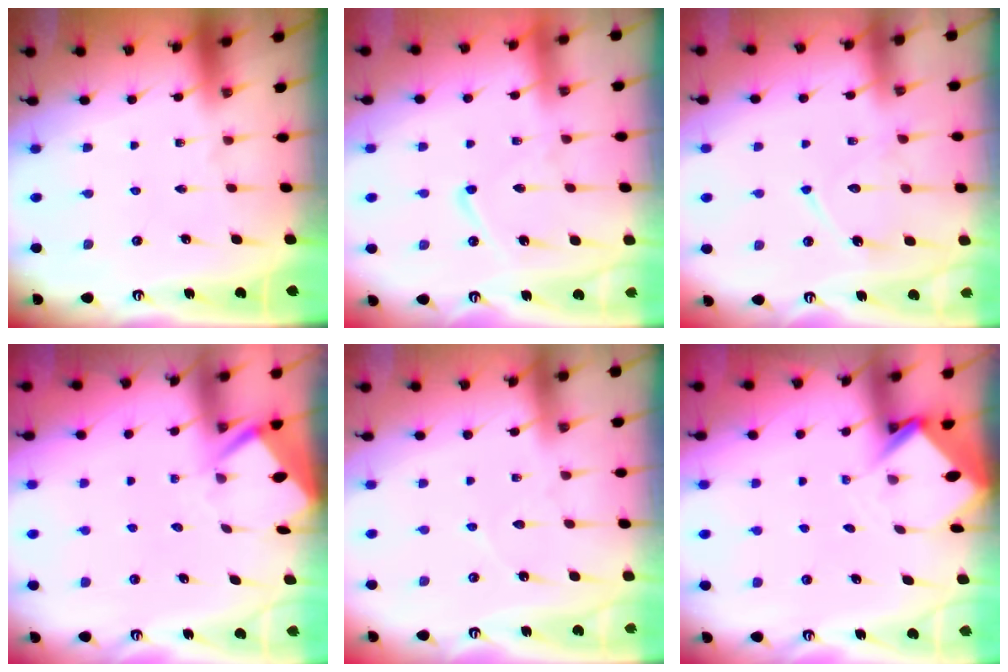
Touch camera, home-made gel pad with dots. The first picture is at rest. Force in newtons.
{"total": 10.6, "press": 10.5, "slide": 1.1}
{"total": 12.0, "press": 12.0, "slide": 1.1}
{"total": 3.4, "press": 3.4, "slide": 0.3}
{"total": 2.7, "press": 2.7, "slide": 0.3}
{"total": 3.6, "press": 3.6, "slide": 0.3}